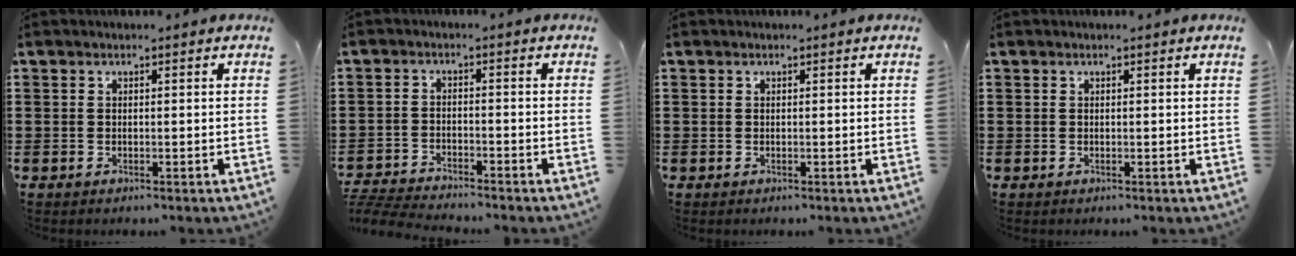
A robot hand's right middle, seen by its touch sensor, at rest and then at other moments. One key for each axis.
{"total": 4.4, "fx": -4.3, "fy": 0.3, "fz": 0.5, "tx": -0.030, "ty": -0.004, "tz": -0.096}
{"total": 0.0}
{"total": 0.0}